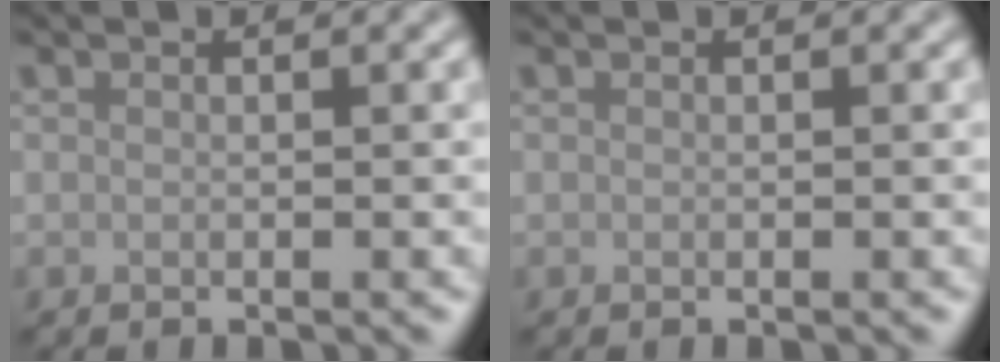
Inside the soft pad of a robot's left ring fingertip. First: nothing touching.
{"total": 0.0}